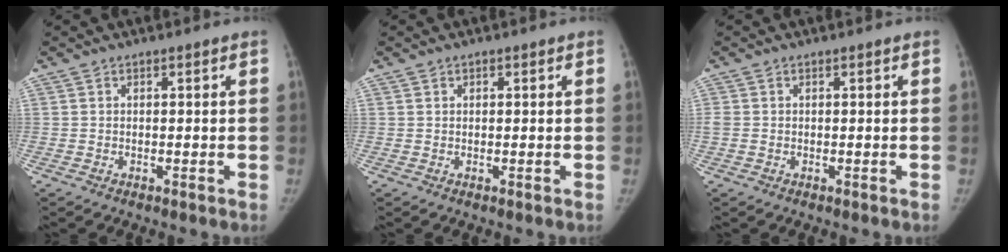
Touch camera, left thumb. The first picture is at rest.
{"total": 0.6, "force": [0.1, 0.6, 0.1], "torque": [0.003, 0.002, 0.000]}
{"total": 1.2, "force": [-0.3, 1.0, 0.7], "torque": [-0.020, -0.001, -0.008]}